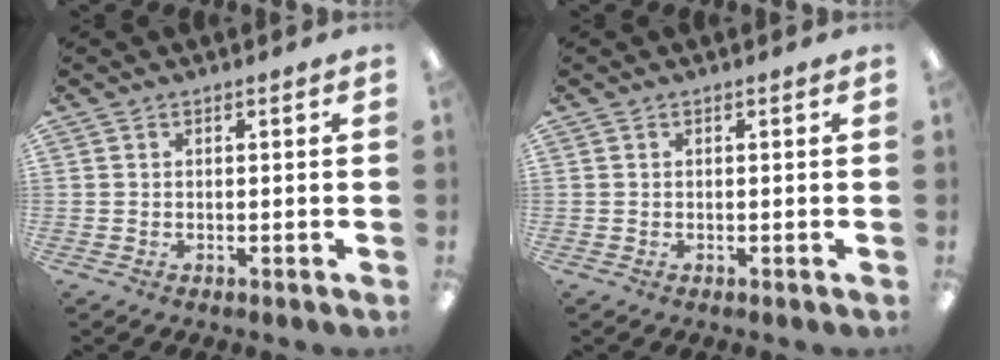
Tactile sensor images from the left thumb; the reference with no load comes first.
{"total": 0.0}